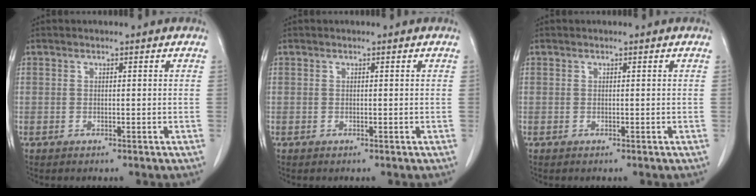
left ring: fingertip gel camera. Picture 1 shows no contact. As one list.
[{"total": 0.0}, {"total": 0.0}]